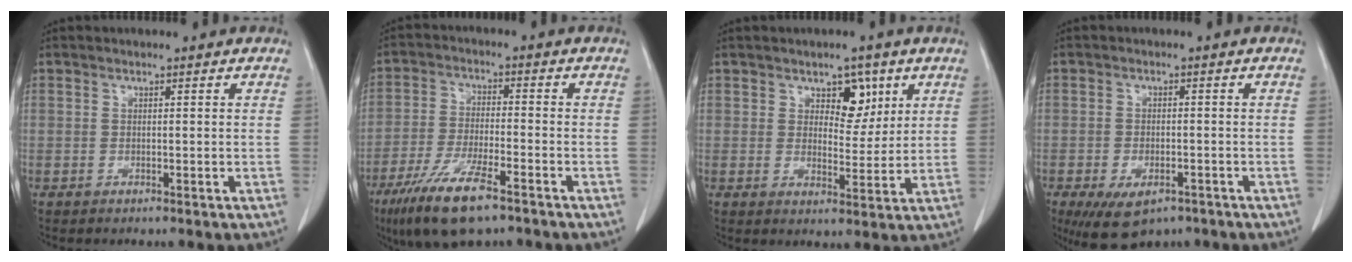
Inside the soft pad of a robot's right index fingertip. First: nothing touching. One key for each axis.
{"total": 11.1, "fx": -7.2, "fy": 2.2, "fz": 8.1, "tx": -0.160, "ty": -0.023, "tz": -0.125}
{"total": 5.2, "fx": 2.7, "fy": 3.0, "fz": 3.3, "tx": -0.038, "ty": 0.002, "tz": 0.041}
{"total": 8.5, "fx": -5.3, "fy": 4.4, "fz": 4.9, "tx": -0.085, "ty": -0.007, "tz": -0.075}